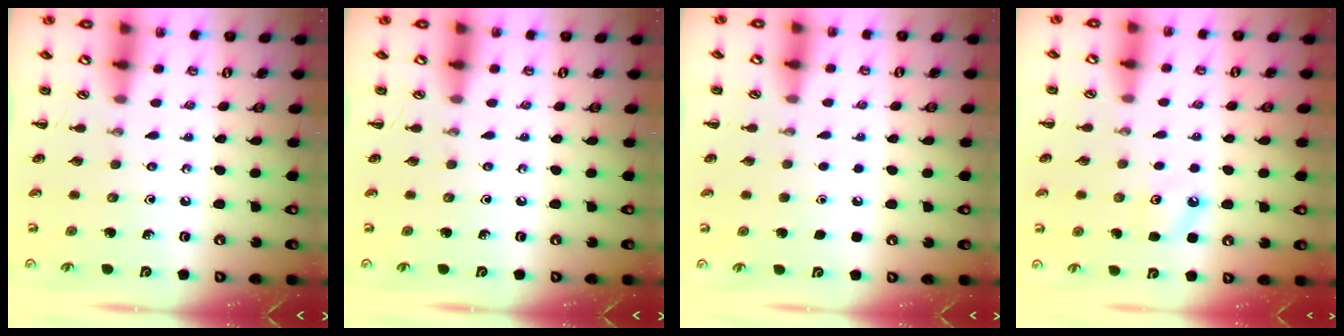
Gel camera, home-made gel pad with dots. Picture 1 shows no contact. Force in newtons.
{"total": 0.0}
{"total": 1.8, "press": 1.8, "slide": 0.1}
{"total": 6.8, "press": 6.6, "slide": 1.7}